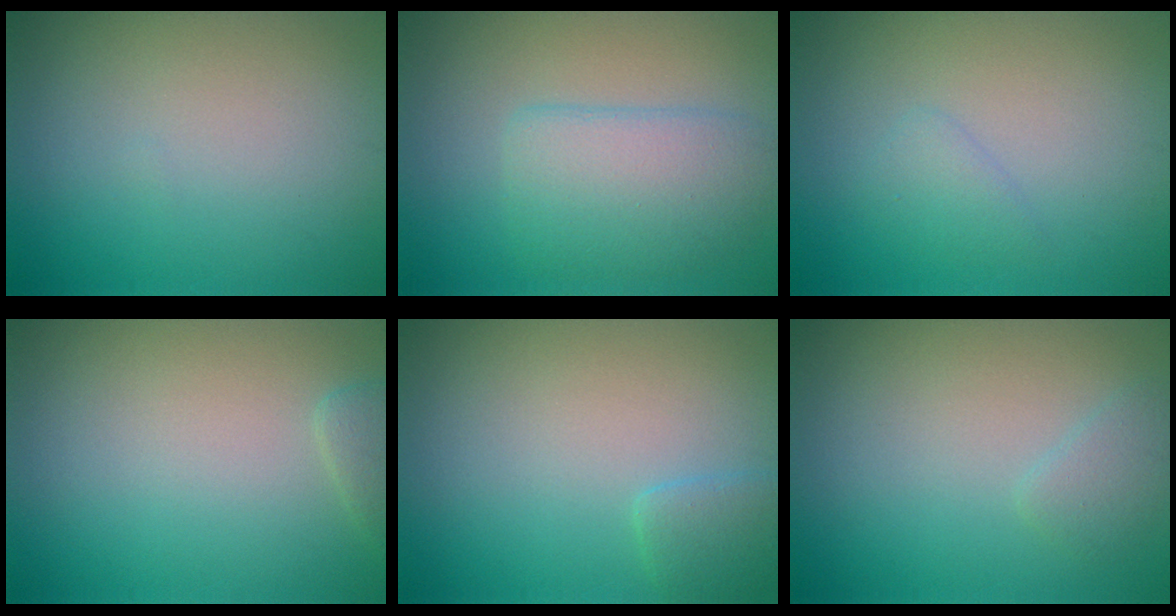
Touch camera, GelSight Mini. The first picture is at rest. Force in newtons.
{"total": 4.4, "press": 4.4, "slide": 0.2}
{"total": 1.2, "press": 1.2, "slide": 0.0}
{"total": 1.3, "press": 1.3, "slide": 0.1}
{"total": 1.8, "press": 1.8, "slide": 0.2}
{"total": 1.3, "press": 1.2, "slide": 0.2}